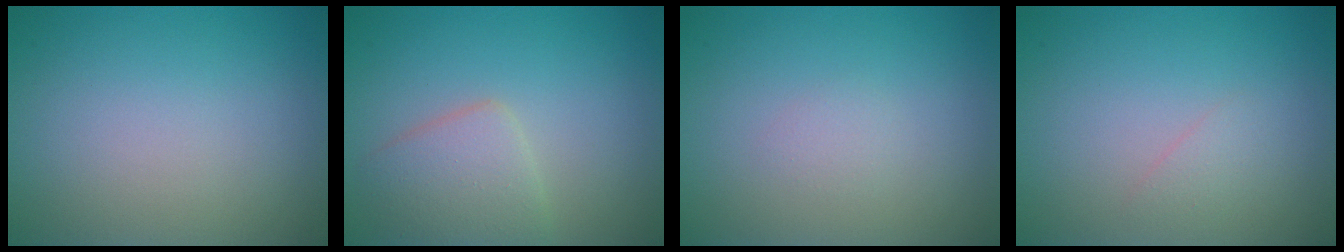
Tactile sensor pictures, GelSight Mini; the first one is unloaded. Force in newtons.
{"total": 3.3, "press": 3.3, "slide": 0.2}
{"total": 0.6, "press": 0.6, "slide": 0.1}
{"total": 0.8, "press": 0.8, "slide": 0.0}